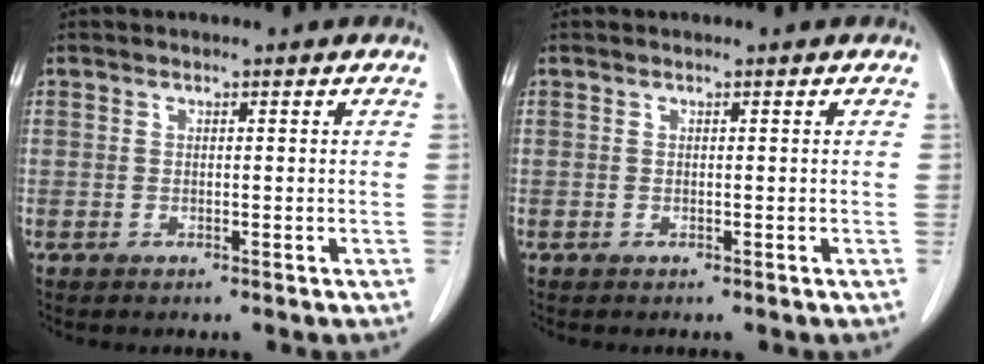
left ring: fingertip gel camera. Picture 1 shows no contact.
{"total": 0.0}